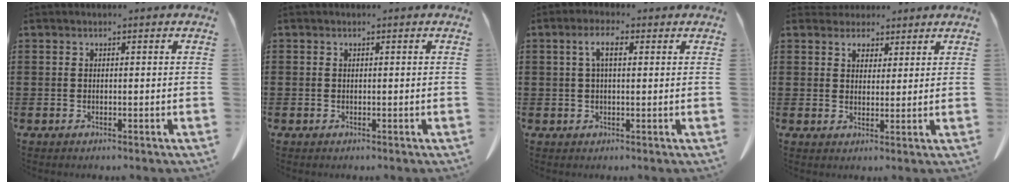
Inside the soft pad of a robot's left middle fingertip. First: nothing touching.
{"total": 0.0}
{"total": 4.0, "force": [1.3, 1.4, 3.5], "torque": [-0.075, 0.009, 0.021]}
{"total": 3.3, "force": [2.6, 2.0, 0.3], "torque": [-0.009, 0.001, 0.050]}